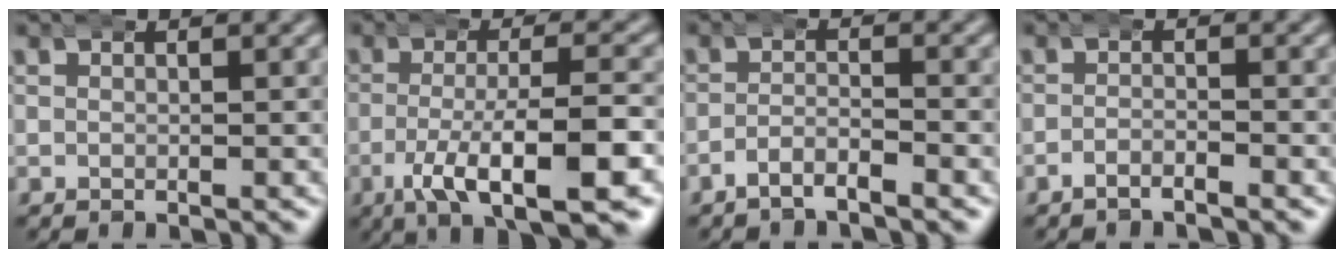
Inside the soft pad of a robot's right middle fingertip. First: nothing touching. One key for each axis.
{"total": 9.2, "fx": -4.2, "fy": 3.0, "fz": 7.5, "tx": -0.136, "ty": -0.030, "tz": -0.051}
{"total": 2.8, "fx": -2.6, "fy": 0.2, "fz": 0.9, "tx": -0.007, "ty": -0.003, "tz": -0.048}
{"total": 2.1, "fx": -2.0, "fy": -0.2, "fz": 0.6, "tx": -0.004, "ty": -0.002, "tz": -0.037}